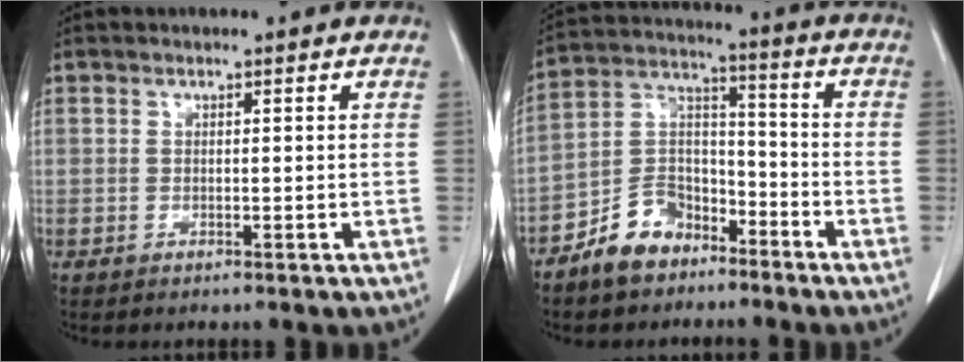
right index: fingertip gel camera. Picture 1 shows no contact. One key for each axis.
{"total": 9.4, "fx": -6.7, "fy": 5.6, "fz": 3.5, "tx": -0.074, "ty": 0.024, "tz": -0.125}